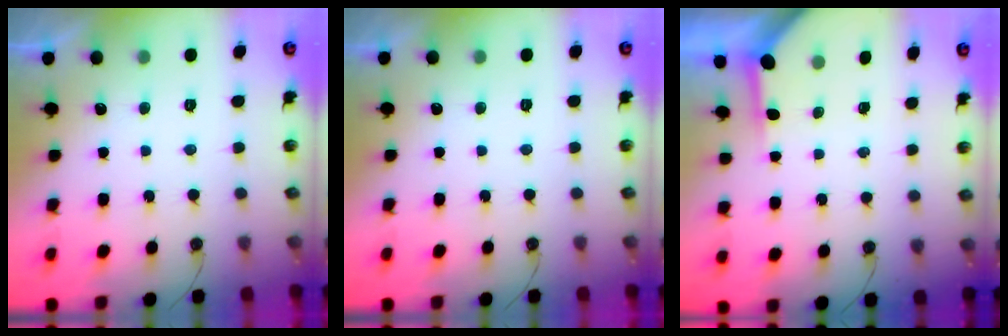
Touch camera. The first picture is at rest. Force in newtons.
{"total": 0.0}
{"total": 3.8, "press": 3.8, "slide": 0.4}